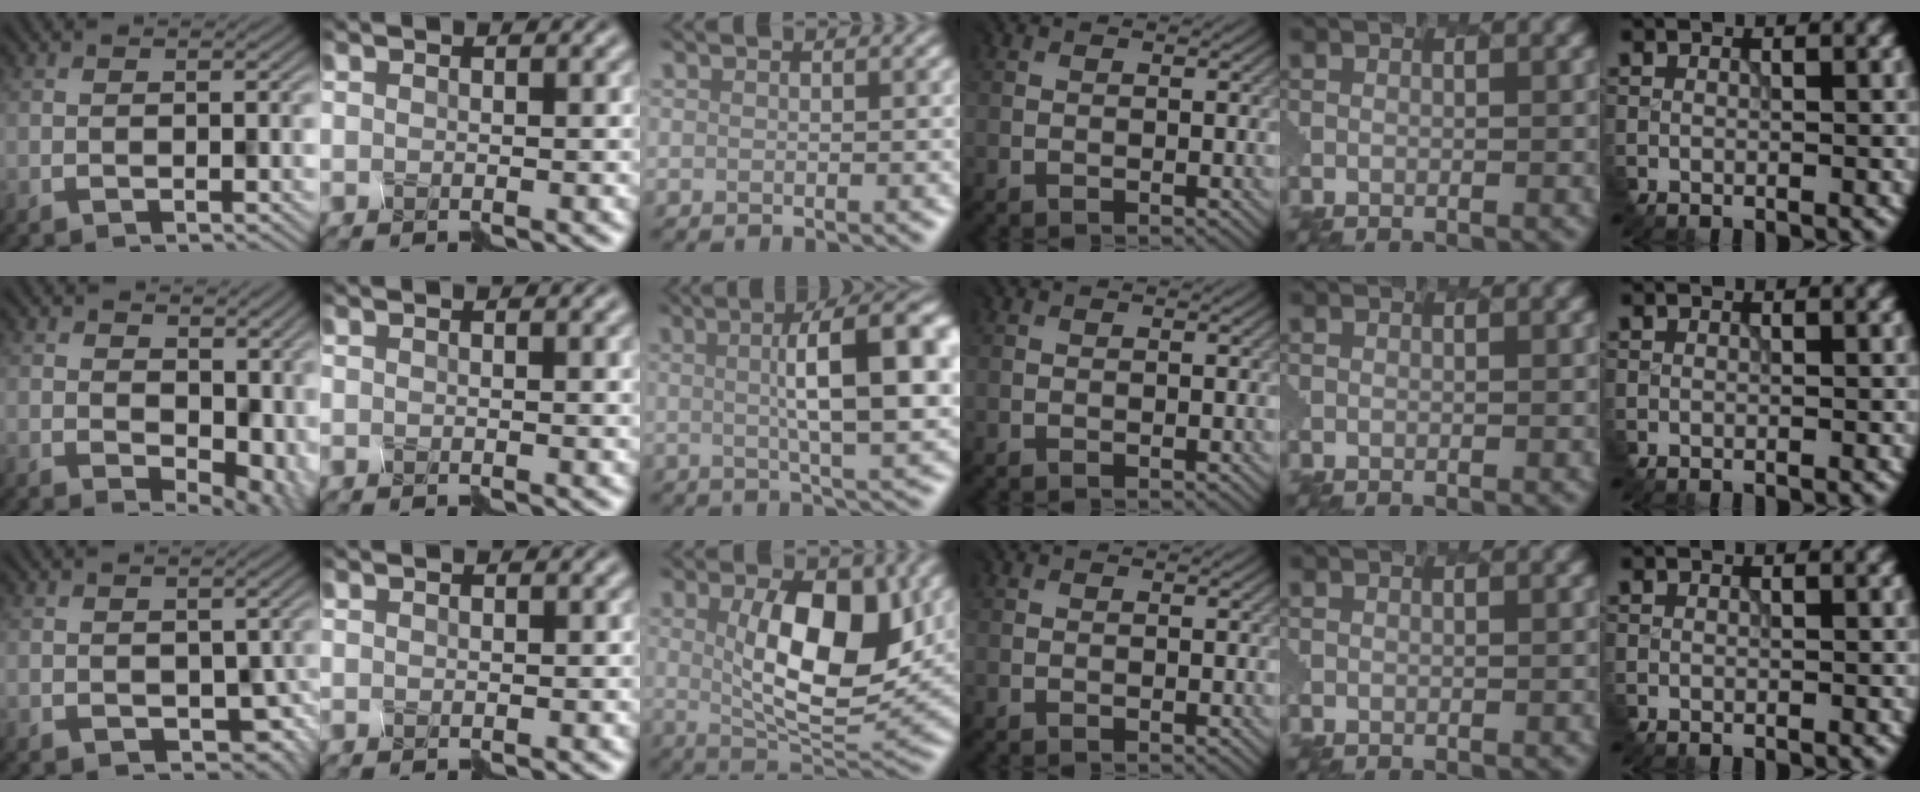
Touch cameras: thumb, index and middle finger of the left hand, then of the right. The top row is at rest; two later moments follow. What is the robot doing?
{"motion": "disassemble", "object": "spray bottle"}